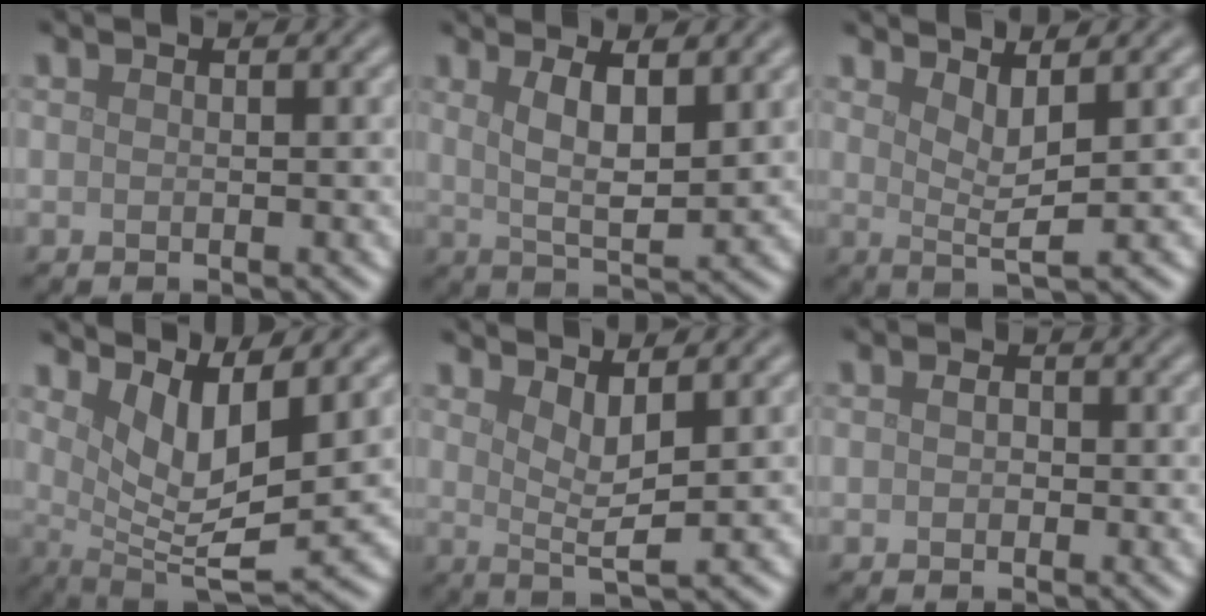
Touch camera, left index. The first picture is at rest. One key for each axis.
{"total": 5.0, "fx": 2.0, "fy": 1.5, "fz": 4.3, "tx": -0.078, "ty": -0.010, "tz": 0.038}
{"total": 2.7, "fx": 1.3, "fy": 0.5, "fz": 2.4, "tx": -0.044, "ty": -0.010, "tz": 0.026}
{"total": 6.2, "fx": 2.7, "fy": 1.7, "fz": 5.4, "tx": -0.096, "ty": -0.008, "tz": 0.052}
{"total": 3.0, "fx": 1.3, "fy": 0.6, "fz": 2.7, "tx": -0.052, "ty": -0.011, "tz": 0.026}
{"total": 1.7, "fx": 0.3, "fy": 1.3, "fz": 1.0, "tx": -0.004, "ty": 0.002, "tz": -0.012}